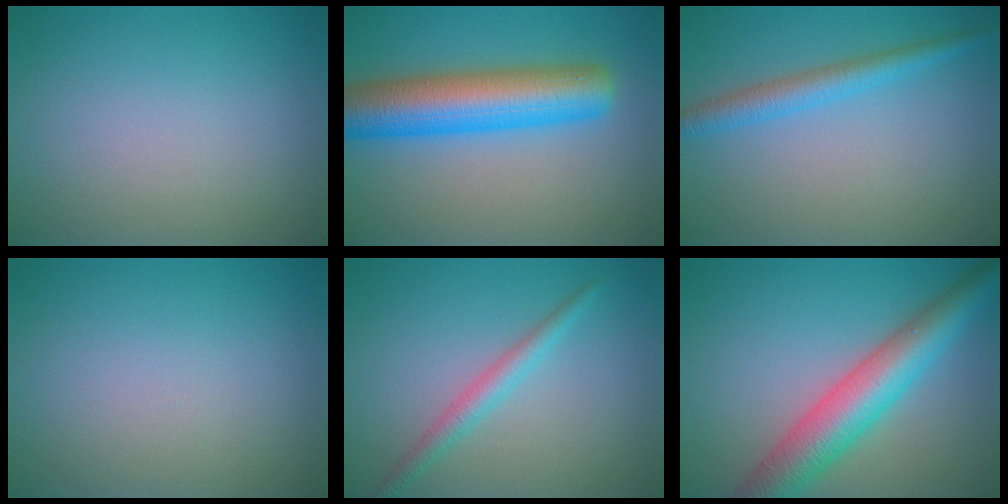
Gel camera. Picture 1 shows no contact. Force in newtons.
{"total": 8.9, "press": 8.9, "slide": 0.2}
{"total": 2.8, "press": 2.8, "slide": 0.2}
{"total": 0.0}
{"total": 2.2, "press": 2.2, "slide": 0.0}
{"total": 7.5, "press": 7.5, "slide": 0.1}